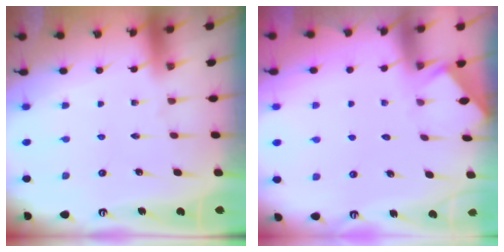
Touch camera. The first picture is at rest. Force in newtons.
{"total": 1.9, "press": 1.9, "slide": 0.3}